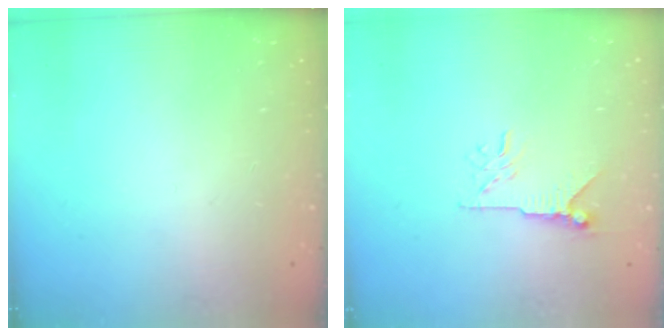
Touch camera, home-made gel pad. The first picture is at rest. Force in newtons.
{"total": 7.3, "press": 7.3, "slide": 0.6}